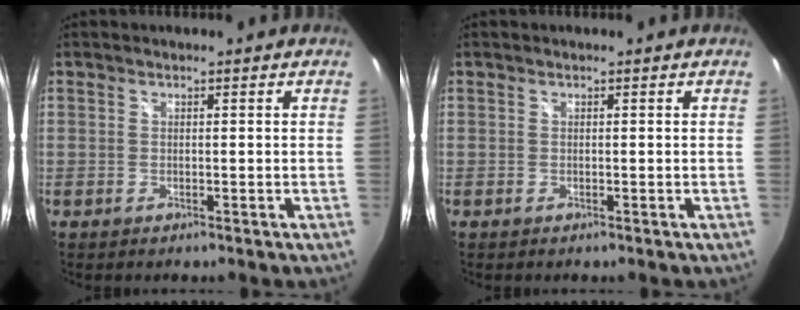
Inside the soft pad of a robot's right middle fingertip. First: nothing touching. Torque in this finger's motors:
{"motor_torque": [0.75, -0.87, 0.00, 0.00]}